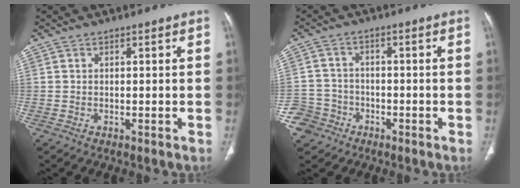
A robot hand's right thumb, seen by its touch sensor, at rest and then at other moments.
{"total": 6.5, "force": [-3.6, 5.4, 0.4], "torque": [0.008, 0.027, -0.066]}